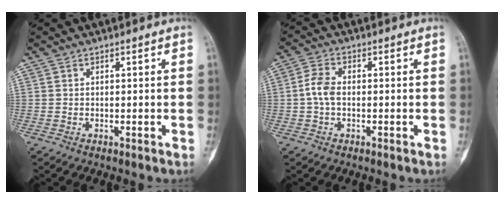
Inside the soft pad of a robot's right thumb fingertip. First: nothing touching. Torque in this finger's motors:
{"motor_torque": [0.27, 0.13, 0.18, -0.31, 0.17]}